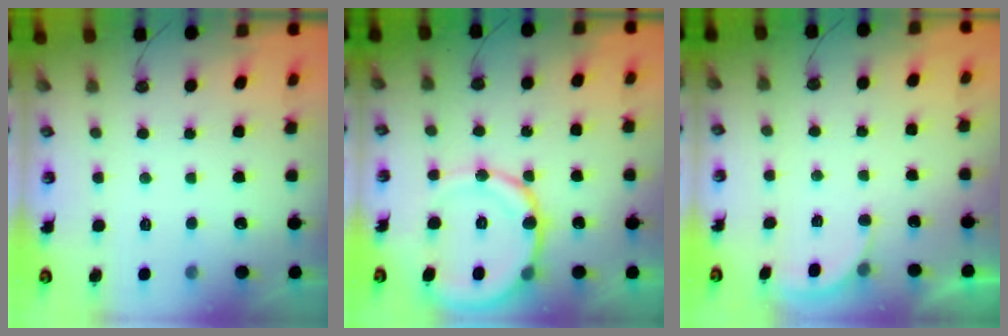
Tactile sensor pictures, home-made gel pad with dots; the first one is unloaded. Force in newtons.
{"total": 15.5, "press": 15.3, "slide": 2.9}
{"total": 2.6, "press": 2.5, "slide": 0.6}